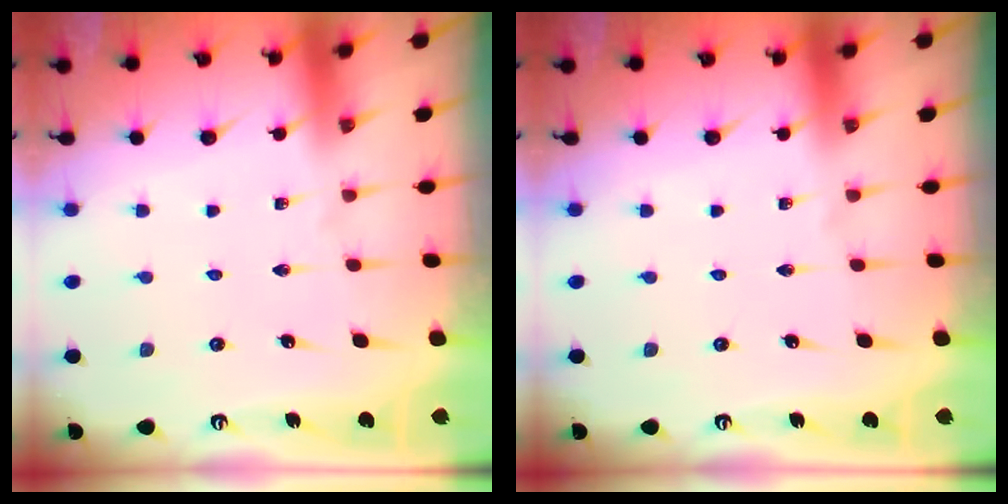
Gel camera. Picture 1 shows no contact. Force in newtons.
{"total": 0.0}